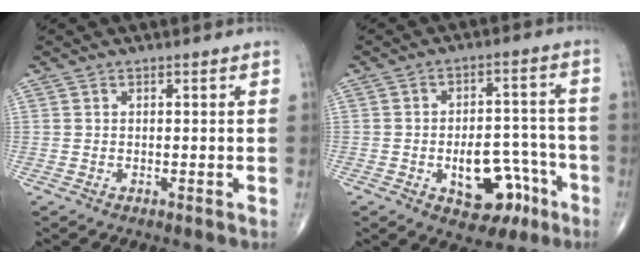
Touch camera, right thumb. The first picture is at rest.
{"total": 12.1, "force": [-5.2, 7.1, 8.3], "torque": [-0.080, 0.046, -0.063]}